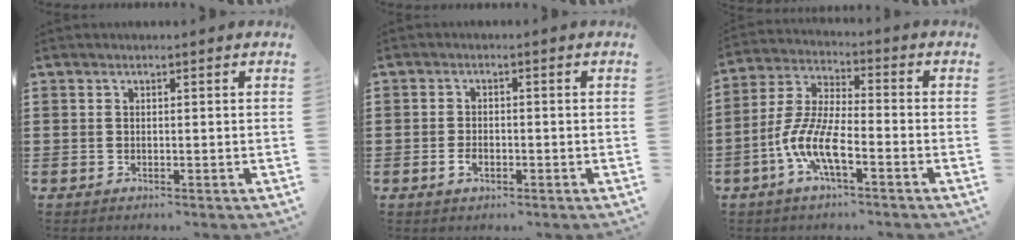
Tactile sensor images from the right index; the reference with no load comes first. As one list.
[{"total": 1.8, "force": [-0.7, 1.0, 1.3], "torque": [-0.025, -0.001, -0.014]}, {"total": 8.5, "force": [-4.1, 2.4, 7.0], "torque": [-0.178, -0.013, -0.087]}]